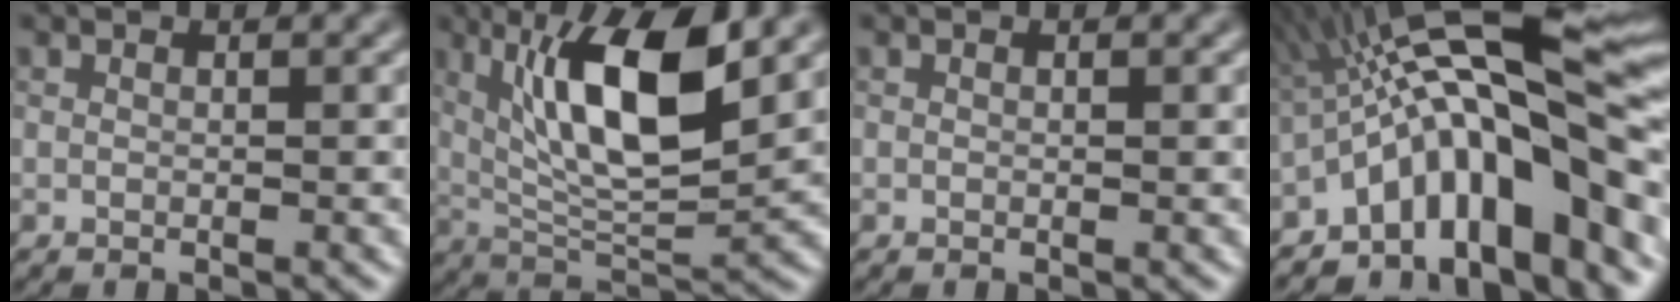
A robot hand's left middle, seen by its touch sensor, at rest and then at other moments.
{"total": 9.0, "force": [3.0, 2.8, 8.0], "torque": [-0.142, -0.003, 0.066]}
{"total": 0.0}
{"total": 14.0, "force": [-4.6, 3.7, 12.7], "torque": [-0.165, 0.040, -0.068]}